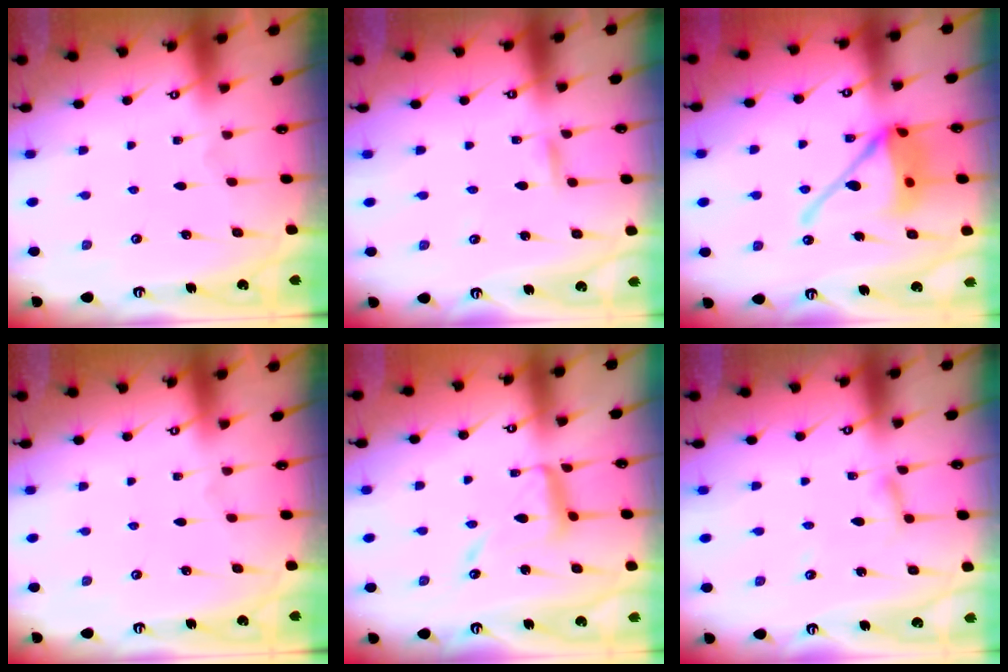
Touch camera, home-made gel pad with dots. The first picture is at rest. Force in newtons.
{"total": 2.8, "press": 2.8, "slide": 0.3}
{"total": 16.1, "press": 16.0, "slide": 2.4}
{"total": 0.0}
{"total": 11.9, "press": 11.8, "slide": 1.0}
{"total": 2.7, "press": 2.7, "slide": 0.2}